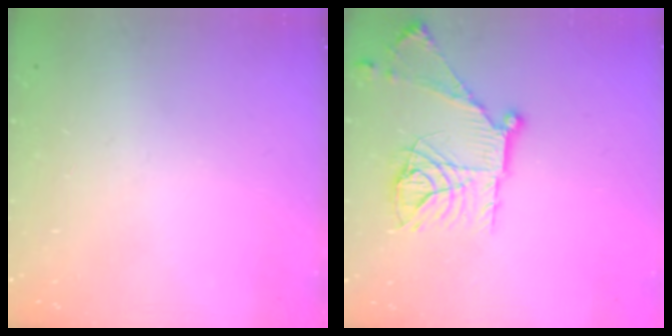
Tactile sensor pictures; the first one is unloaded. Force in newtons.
{"total": 18.2, "press": 18.2, "slide": 1.2}